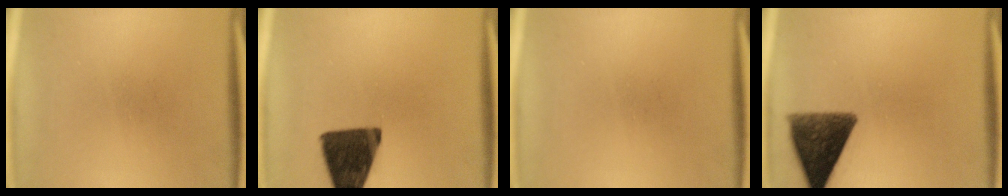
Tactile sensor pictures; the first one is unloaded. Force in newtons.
{"total": 14.3}
{"total": 0.0}
{"total": 10.7}